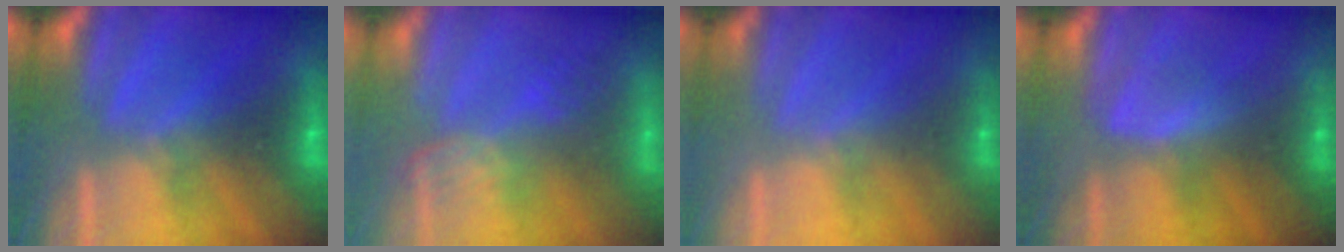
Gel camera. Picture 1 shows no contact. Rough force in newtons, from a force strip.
{"total": 2.8}
{"total": 2.1}
{"total": 2.7}